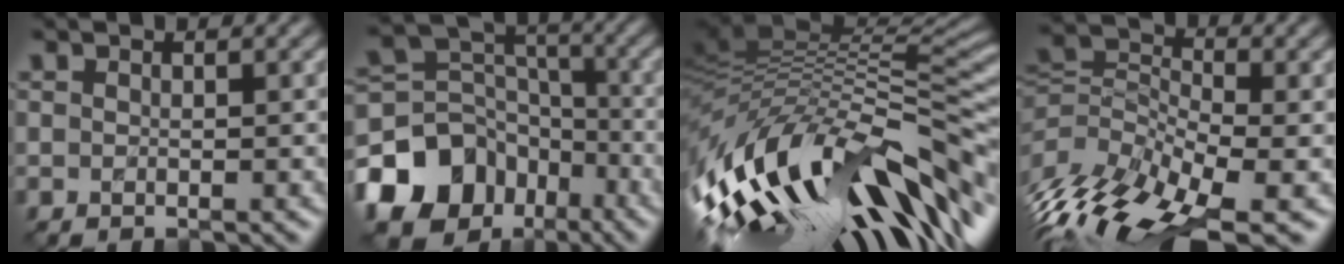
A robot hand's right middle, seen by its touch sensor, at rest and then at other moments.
{"total": 12.5, "force": [-7.0, 9.4, 4.3], "torque": [-0.114, -0.001, -0.121]}
{"total": 16.5, "force": [-5.4, 6.3, 14.2], "torque": [-0.276, -0.002, -0.090]}
{"total": 10.0, "force": [-5.1, 4.3, 7.4], "torque": [-0.145, 0.002, -0.105]}